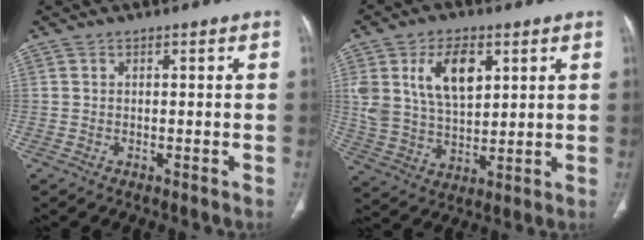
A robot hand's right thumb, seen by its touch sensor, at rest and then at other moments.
{"total": 13.1, "force": [4.9, 7.6, 9.5], "torque": [-0.156, -0.015, 0.100]}